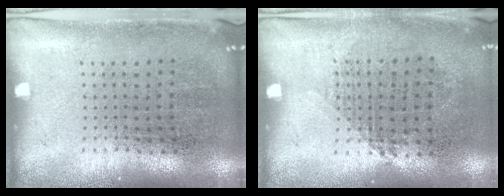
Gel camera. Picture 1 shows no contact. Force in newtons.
{"total": 0.8, "press": 0.7, "slide": 0.4}